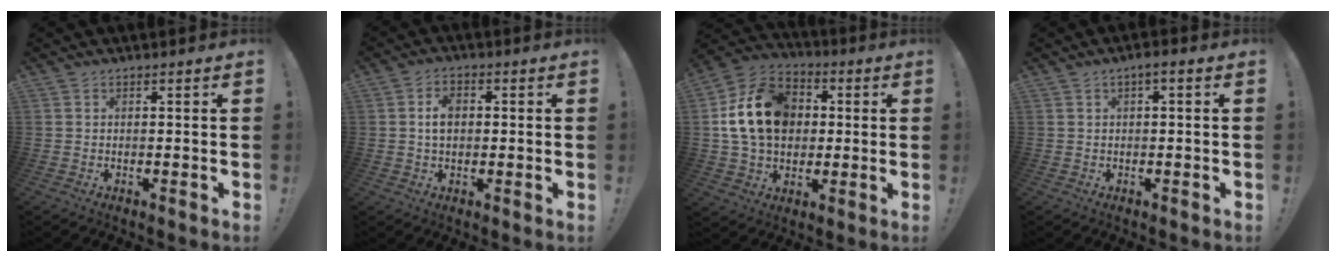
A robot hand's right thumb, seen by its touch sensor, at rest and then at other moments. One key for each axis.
{"total": 5.4, "fx": 0.5, "fy": 3.8, "fz": 3.9, "tx": -0.060, "ty": 0.007, "tz": 0.008}
{"total": 18.9, "fx": 2.8, "fy": 14.6, "fz": 11.7, "tx": -0.203, "ty": 0.009, "tz": 0.060}
{"total": 2.0, "fx": -0.2, "fy": 0.3, "fz": 2.0, "tx": -0.028, "ty": 0.004, "tz": -0.007}